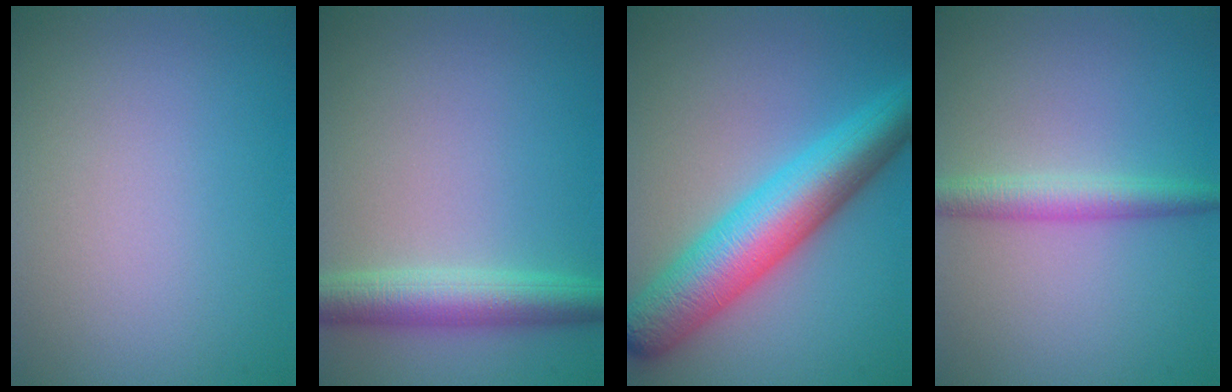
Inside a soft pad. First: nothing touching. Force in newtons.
{"total": 4.4, "press": 4.4, "slide": 0.1}
{"total": 8.9, "press": 8.9, "slide": 0.1}
{"total": 2.8, "press": 2.8, "slide": 0.0}